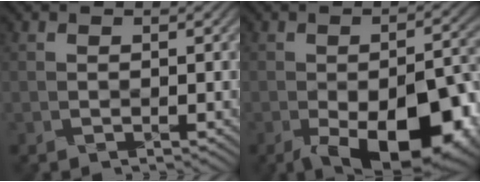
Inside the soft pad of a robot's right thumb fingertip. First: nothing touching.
{"total": 15.0, "force": [-6.7, 6.9, 11.5], "torque": [-0.148, -0.027, -0.100]}